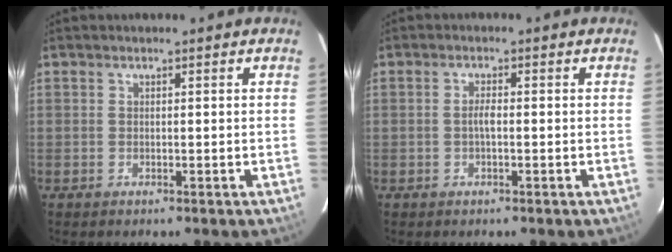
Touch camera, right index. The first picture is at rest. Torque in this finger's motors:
{"motor_torque": [0.27, 0.00, 0.16, 0.05]}